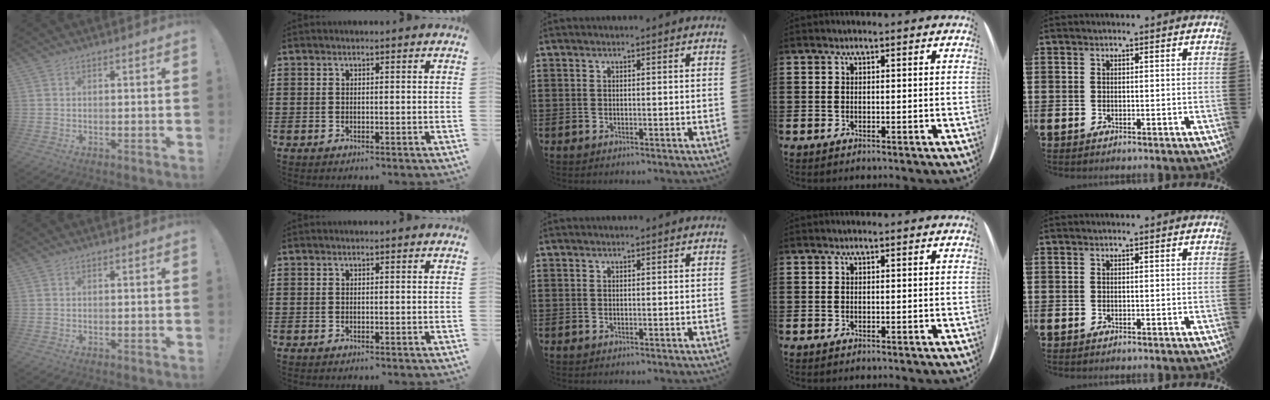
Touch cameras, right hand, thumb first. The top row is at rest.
{}